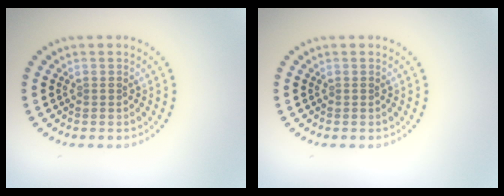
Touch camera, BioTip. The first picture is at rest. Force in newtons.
{"total": 0.0}